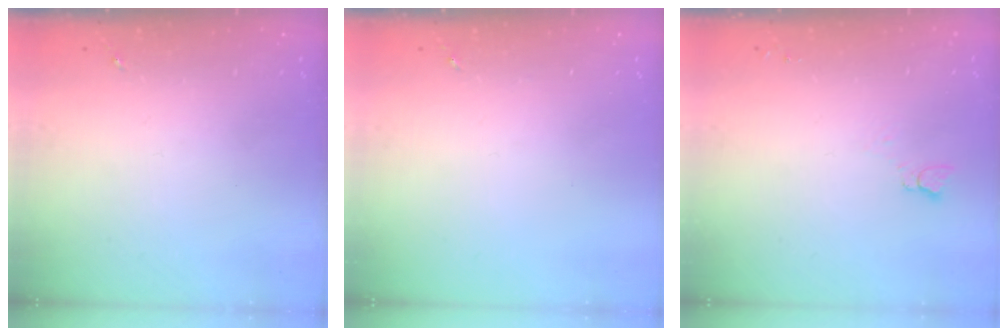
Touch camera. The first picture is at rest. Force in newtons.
{"total": 0.0}
{"total": 2.7, "press": 2.7, "slide": 0.3}